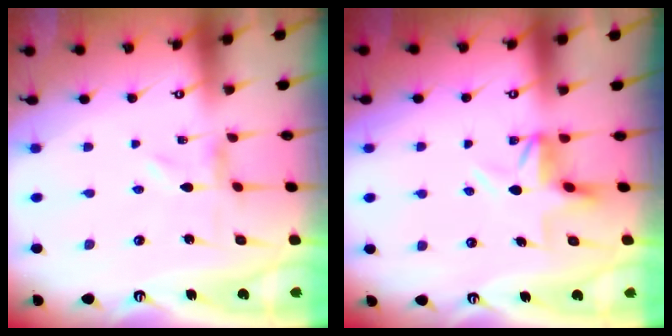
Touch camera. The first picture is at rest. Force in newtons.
{"total": 4.4, "press": 3.8, "slide": 2.2}